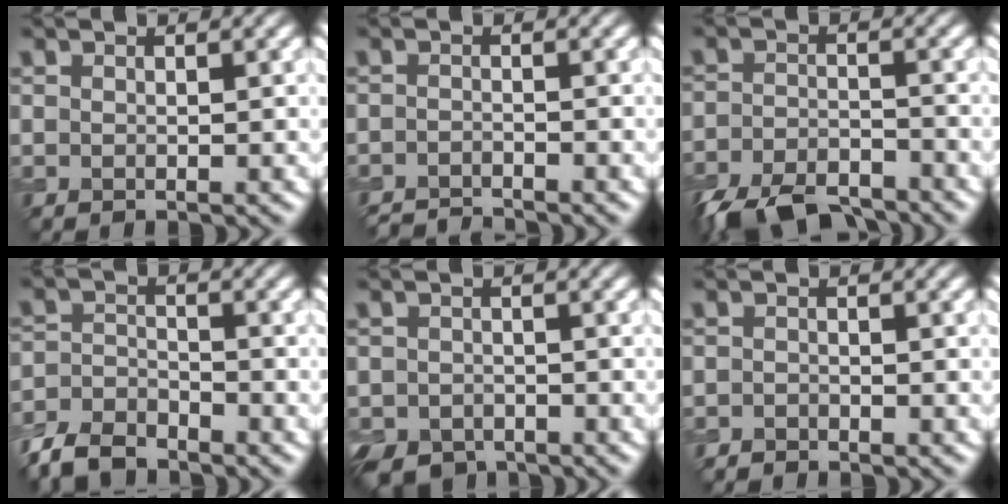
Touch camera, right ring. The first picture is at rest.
{"total": 2.5, "force": [-2.4, 0.2, 0.4], "torque": [-0.003, -0.006, -0.048]}
{"total": 7.3, "force": [-5.9, 2.8, 3.3], "torque": [-0.061, -0.015, -0.111]}
{"total": 5.0, "force": [-4.2, 1.9, 1.7], "torque": [-0.034, -0.006, -0.090]}
{"total": 4.4, "force": [-3.3, 2.7, 1.2], "torque": [-0.010, -0.010, -0.056]}
{"total": 1.2, "force": [-1.1, 0.4, 0.1], "torque": [0.002, -0.001, -0.023]}